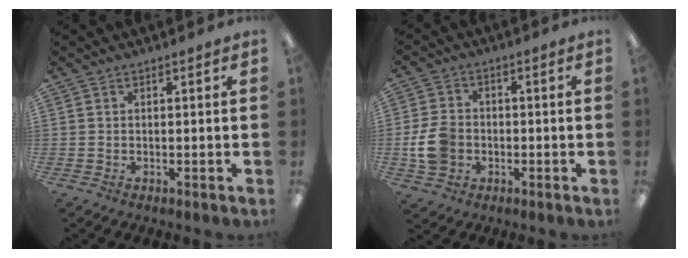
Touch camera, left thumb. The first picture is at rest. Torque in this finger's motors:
{"motor_torque": [-0.29, 0.63, 0.45, -0.33, 0.08]}